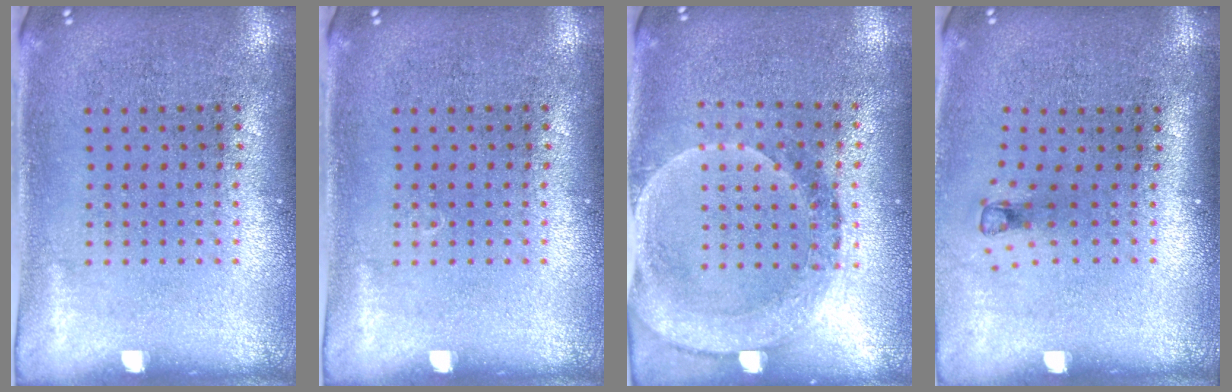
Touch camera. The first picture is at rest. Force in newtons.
{"total": 0.0}
{"total": 1.8, "press": 1.6, "slide": 0.8}
{"total": 0.8, "press": 0.4, "slide": 0.7}